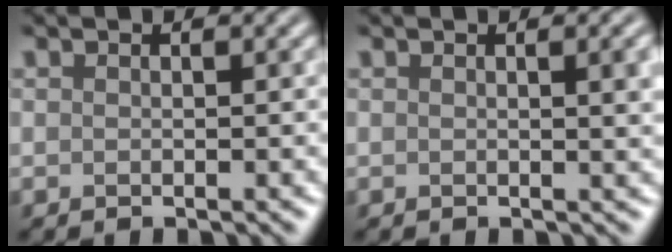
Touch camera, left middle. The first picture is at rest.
{"total": 3.3, "force": [0.5, 1.1, 3.1], "torque": [-0.021, 0.014, 0.009]}